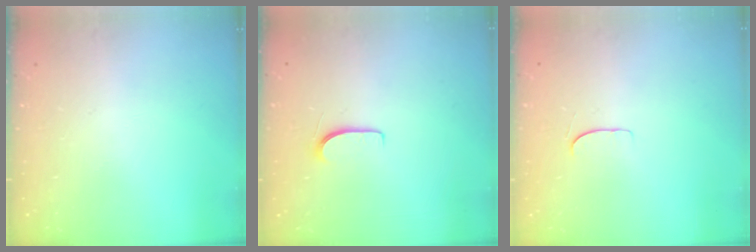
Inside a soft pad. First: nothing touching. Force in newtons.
{"total": 5.1, "press": 5.1, "slide": 0.6}
{"total": 5.1, "press": 5.1, "slide": 0.4}